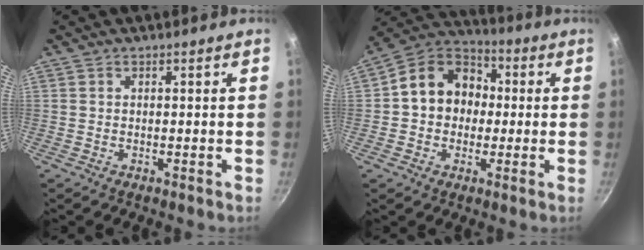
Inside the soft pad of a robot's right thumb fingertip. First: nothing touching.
{"total": 13.3, "force": [0.6, 11.0, 7.5], "torque": [-0.078, 0.033, -0.009]}